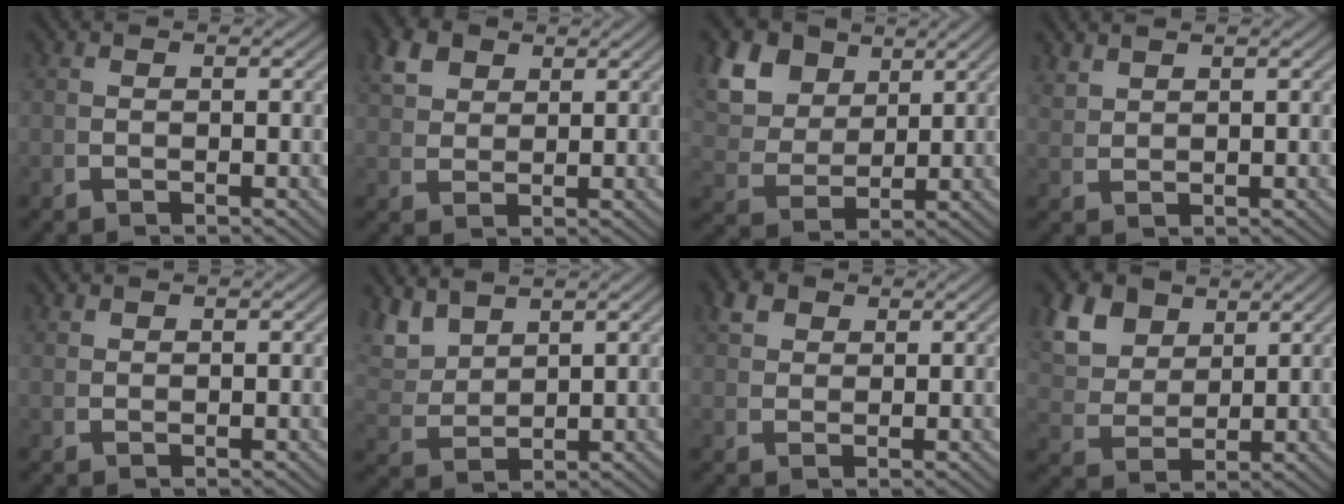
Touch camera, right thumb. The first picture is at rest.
{"total": 4.0, "force": [3.0, 2.0, 1.7], "torque": [-0.029, 0.004, 0.061]}
{"total": 9.1, "force": [3.2, 6.8, 5.3], "torque": [-0.129, -0.016, 0.061]}
{"total": 2.0, "force": [2.0, -0.2, 0.3], "torque": [-0.002, 0.007, 0.048]}
{"total": 1.1, "force": [1.1, -0.3, -0.1], "torque": [0.007, 0.005, 0.025]}
{"total": 3.9, "force": [2.6, 2.1, 2.1], "torque": [-0.056, -0.005, 0.063]}
{"total": 2.9, "force": [2.4, 1.3, 1.1], "torque": [-0.016, 0.004, 0.047]}
{"total": 7.1, "force": [3.2, 4.8, 4.0], "torque": [-0.100, -0.015, 0.069]}